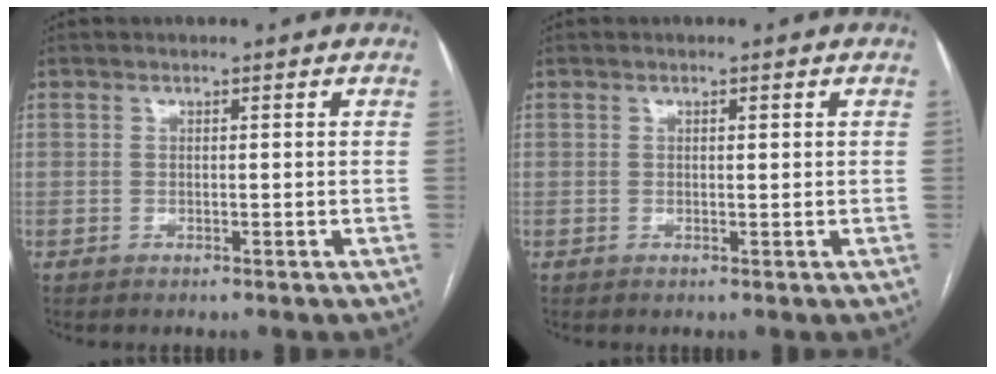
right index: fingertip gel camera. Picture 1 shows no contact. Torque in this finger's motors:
{"motor_torque": [0.02, 0.23, -0.03, 0.00]}